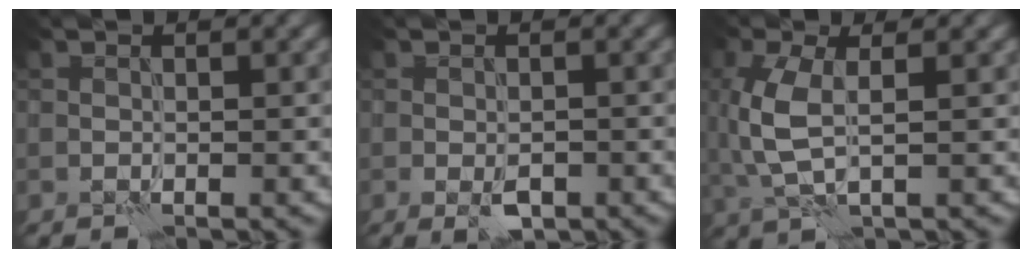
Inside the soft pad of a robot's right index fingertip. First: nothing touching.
{"total": 2.0, "force": [-0.9, 1.0, 1.6], "torque": [-0.028, -0.002, -0.014]}
{"total": 4.7, "force": [0.4, 2.1, 4.3], "torque": [-0.119, -0.001, 0.008]}